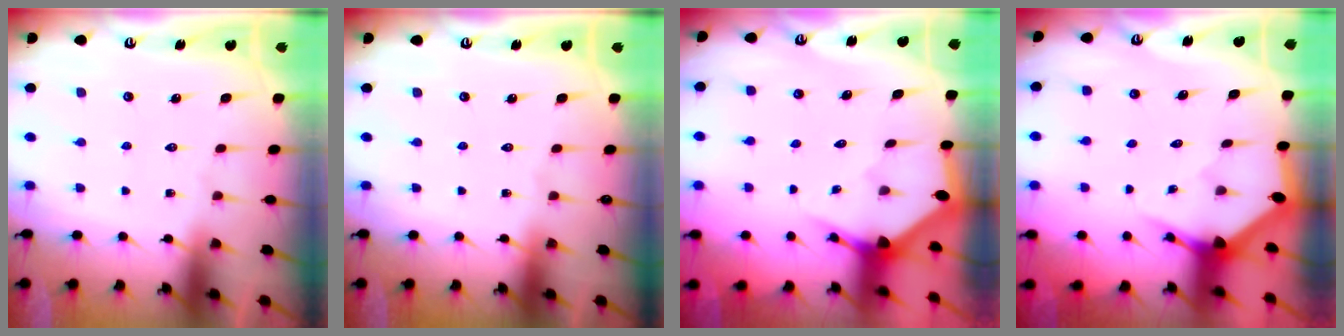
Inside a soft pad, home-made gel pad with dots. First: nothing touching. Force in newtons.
{"total": 0.0}
{"total": 3.1, "press": 3.1, "slide": 0.2}
{"total": 3.5, "press": 3.5, "slide": 0.1}